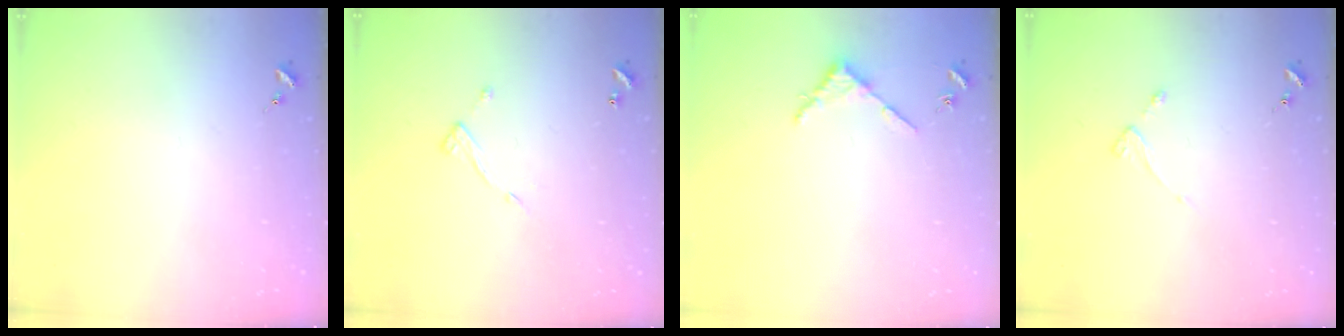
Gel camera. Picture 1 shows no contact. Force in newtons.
{"total": 7.2, "press": 7.2, "slide": 0.5}
{"total": 3.4, "press": 3.4, "slide": 0.4}
{"total": 2.7, "press": 2.6, "slide": 0.5}